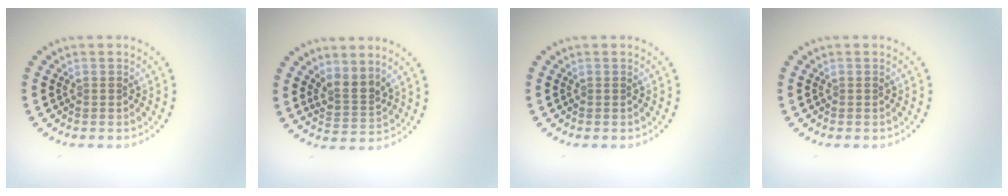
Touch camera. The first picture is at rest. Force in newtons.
{"total": 2.6, "press": 1.9, "slide": 1.7}
{"total": 0.0}
{"total": 0.0}